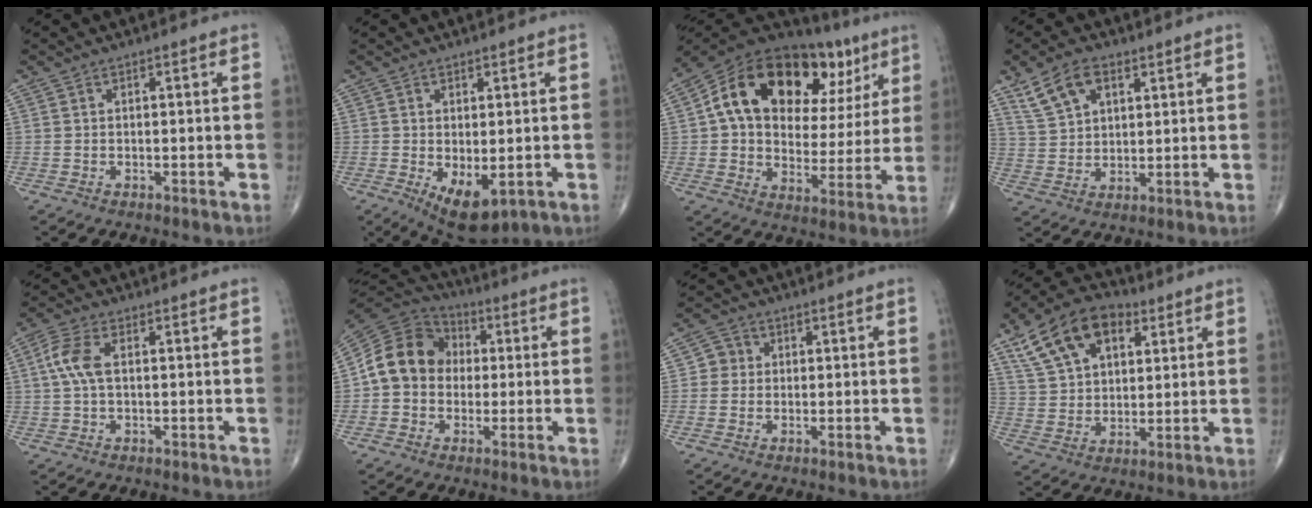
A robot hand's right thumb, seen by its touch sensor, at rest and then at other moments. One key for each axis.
{"total": 7.8, "fx": -2.0, "fy": 3.8, "fz": 6.5, "tx": -0.095, "ty": -0.014, "tz": -0.014}
{"total": 26.9, "fx": 9.8, "fy": 16.3, "fz": 19.0, "tx": -0.257, "ty": 0.030, "tz": 0.156}
{"total": 8.5, "fx": 4.9, "fy": 5.0, "fz": 4.9, "tx": -0.080, "ty": -0.009, "tz": 0.098}
{"total": 5.7, "fx": 0.7, "fy": 2.8, "fz": 4.9, "tx": -0.129, "ty": 0.017, "tz": 0.012}
{"total": 13.0, "fx": 0.4, "fy": 11.1, "fz": 6.8, "tx": -0.105, "ty": 0.033, "tz": -0.006}
{"total": 3.2, "fx": 0.1, "fy": 3.1, "fz": 0.8, "tx": 0.007, "ty": 0.007, "tz": -0.007}
{"total": 15.7, "fx": 7.7, "fy": 9.5, "fz": 10.0, "tx": -0.153, "ty": -0.003, "tz": 0.136}